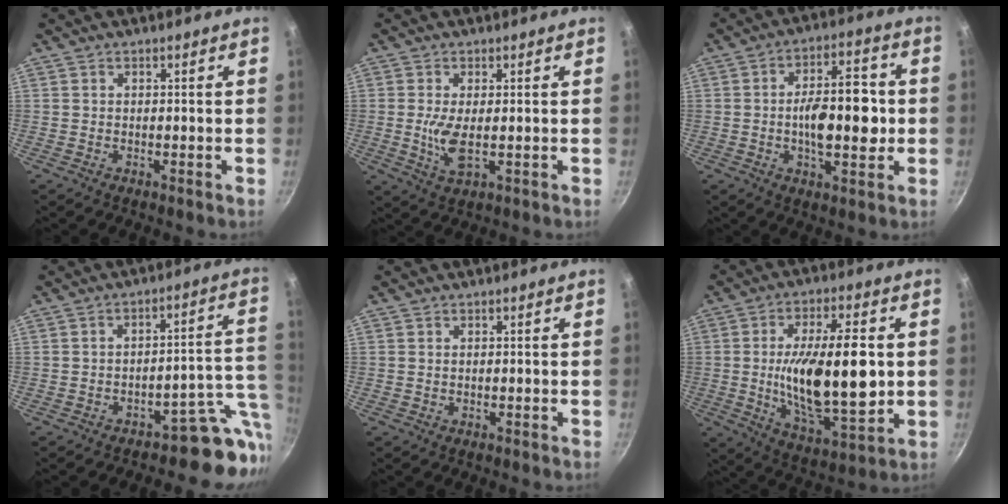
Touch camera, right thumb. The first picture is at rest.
{"total": 5.4, "force": [-0.2, 2.0, 5.0], "torque": [-0.105, -0.011, -0.001]}
{"total": 13.4, "force": [-1.0, 6.1, 11.8], "torque": [-0.162, 0.021, -0.019]}
{"total": 8.7, "force": [-4.7, 4.5, 5.8], "torque": [-0.015, 0.048, -0.070]}
{"total": 0.0}
{"total": 20.2, "force": [0.1, 7.9, 18.6], "torque": [-0.302, -0.013, 0.006]}